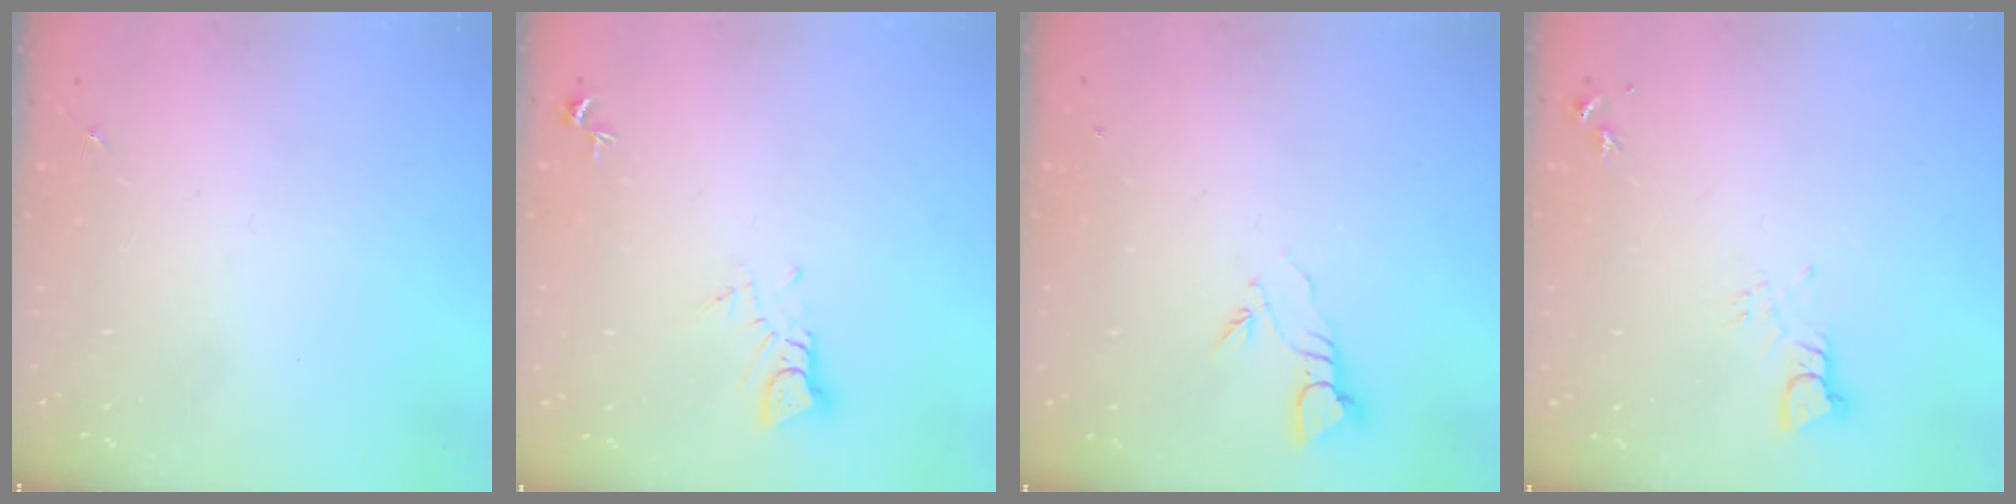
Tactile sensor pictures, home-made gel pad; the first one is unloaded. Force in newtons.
{"total": 3.8, "press": 3.8, "slide": 0.4}
{"total": 3.5, "press": 3.5, "slide": 0.2}
{"total": 3.3, "press": 3.3, "slide": 0.4}